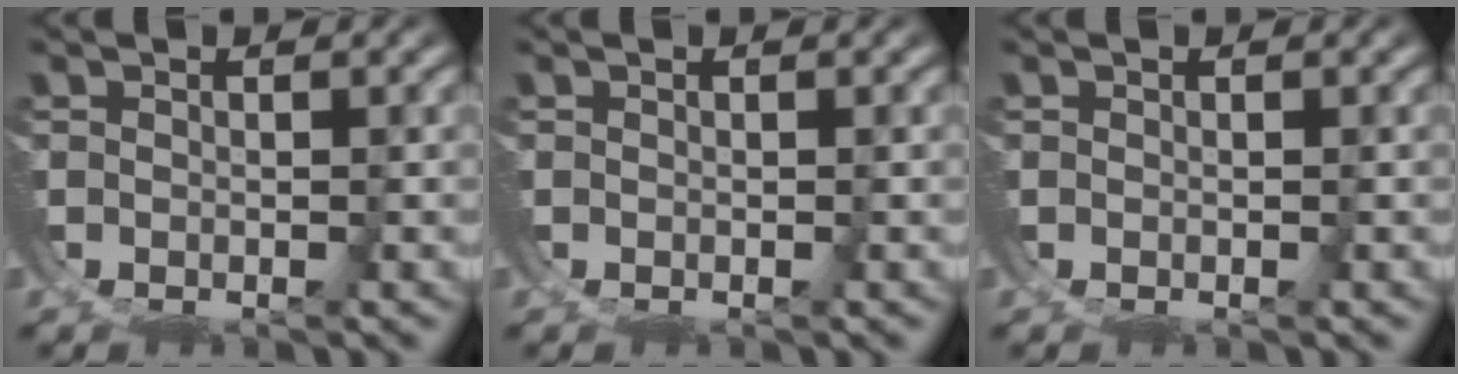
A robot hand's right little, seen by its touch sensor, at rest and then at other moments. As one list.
[{"total": 0.0}, {"total": 0.0}]